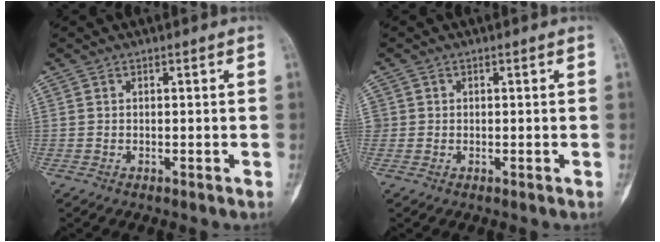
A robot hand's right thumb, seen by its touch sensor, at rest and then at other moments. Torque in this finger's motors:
{"motor_torque": [0.39, 0.58, 0.25, -0.04, -0.05]}